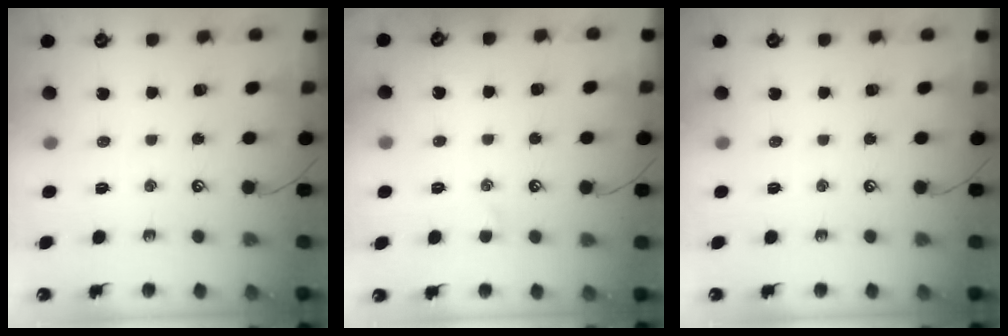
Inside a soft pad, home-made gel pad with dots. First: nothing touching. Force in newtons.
{"total": 0.7, "press": 0.5, "slide": 0.5}
{"total": 0.0}